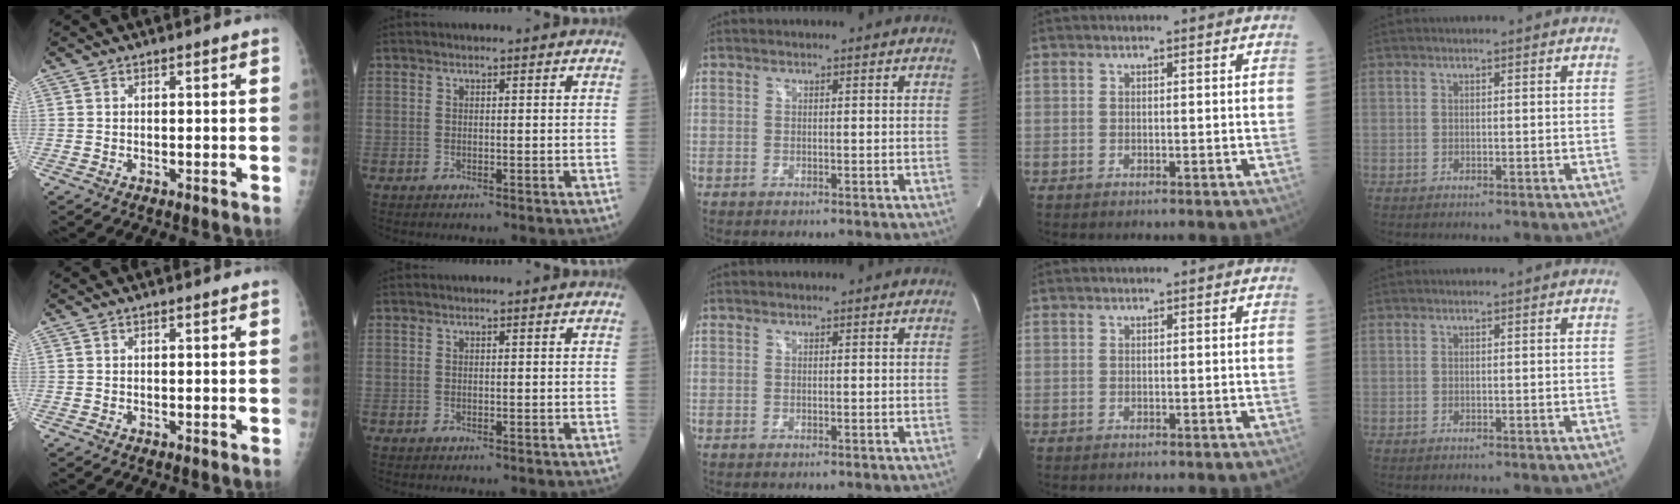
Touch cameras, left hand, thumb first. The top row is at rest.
{}